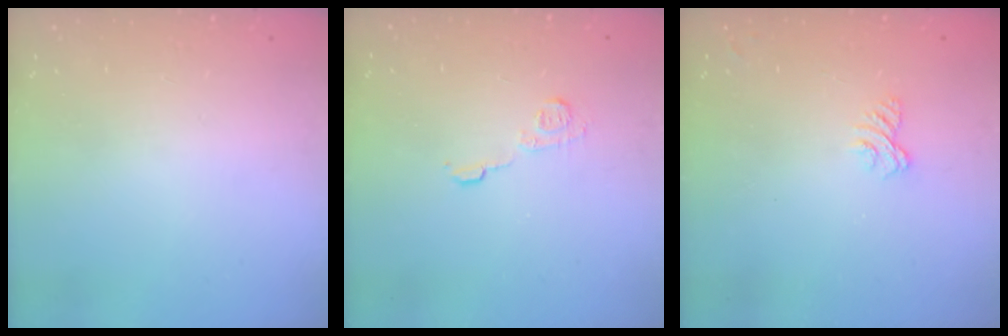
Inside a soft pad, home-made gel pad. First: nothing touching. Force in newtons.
{"total": 7.5, "press": 7.4, "slide": 0.6}
{"total": 2.7, "press": 2.3, "slide": 1.4}